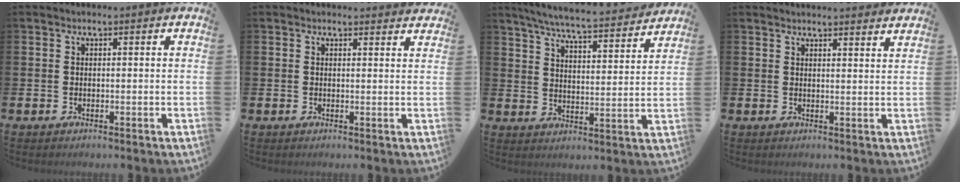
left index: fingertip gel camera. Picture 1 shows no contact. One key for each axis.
{"total": 1.3, "fx": 1.3, "fy": 0.2, "fz": 0.0, "tx": 0.006, "ty": -0.006, "tz": 0.021}
{"total": 6.8, "fx": 6.4, "fy": 0.2, "fz": 2.2, "tx": -0.063, "ty": -0.046, "tz": 0.108}
{"total": 2.5, "fx": 2.5, "fy": -0.2, "fz": -0.2, "tx": -0.001, "ty": -0.015, "tz": 0.046}